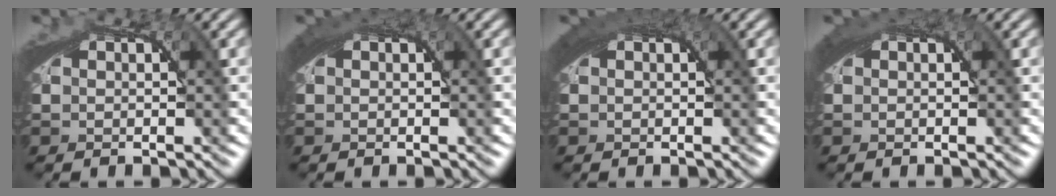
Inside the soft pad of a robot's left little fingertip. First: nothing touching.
{"total": 2.3, "force": [1.2, 0.6, 1.9], "torque": [-0.023, 0.011, 0.014]}
{"total": 3.0, "force": [1.5, 0.8, 2.5], "torque": [-0.028, 0.014, 0.018]}
{"total": 2.1, "force": [1.1, 0.5, 1.7], "torque": [-0.020, 0.010, 0.014]}